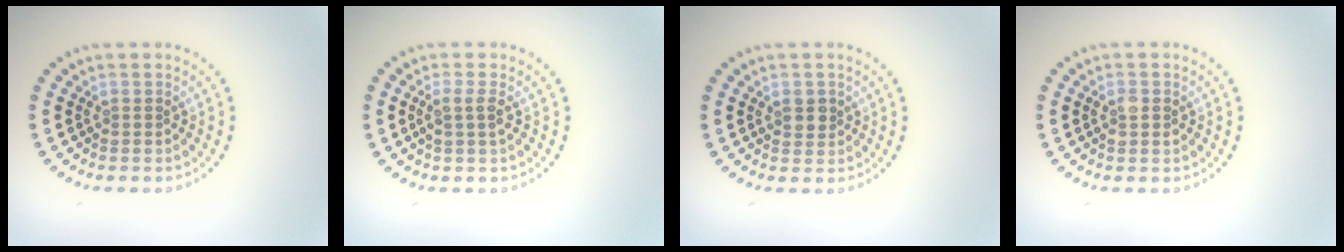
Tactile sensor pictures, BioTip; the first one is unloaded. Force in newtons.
{"total": 1.5, "press": 1.4, "slide": 0.6}
{"total": 1.6, "press": 1.6, "slide": 0.4}
{"total": 1.1, "press": 1.1, "slide": 0.1}